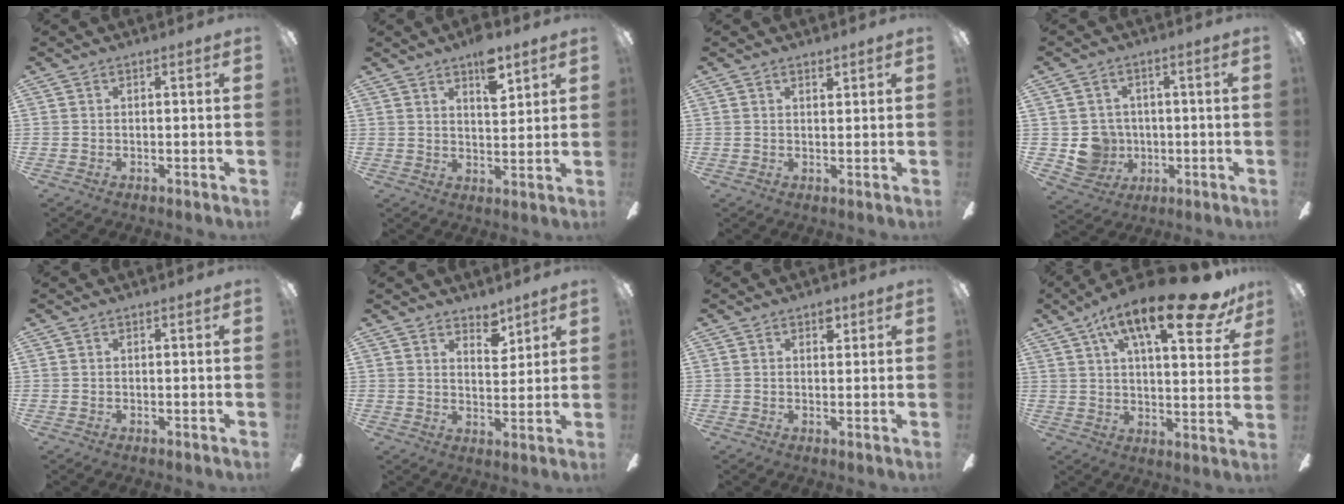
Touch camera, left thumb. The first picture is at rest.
{"total": 8.3, "force": [5.7, 3.2, 5.1], "torque": [-0.064, -0.029, 0.093]}
{"total": 1.7, "force": [1.4, 0.5, 0.7], "torque": [-0.007, -0.004, 0.024]}
{"total": 7.6, "force": [-0.3, 7.5, 1.6], "torque": [-0.051, -0.001, 0.005]}
{"total": 0.0}
{"total": 5.2, "force": [4.4, 2.2, 1.7], "torque": [-0.004, -0.030, 0.075]}
{"total": 3.0, "force": [1.9, 1.7, 1.6], "torque": [-0.003, -0.008, 0.026]}
{"total": 21.5, "force": [12.5, 6.4, 16.2], "torque": [-0.245, -0.059, 0.193]}